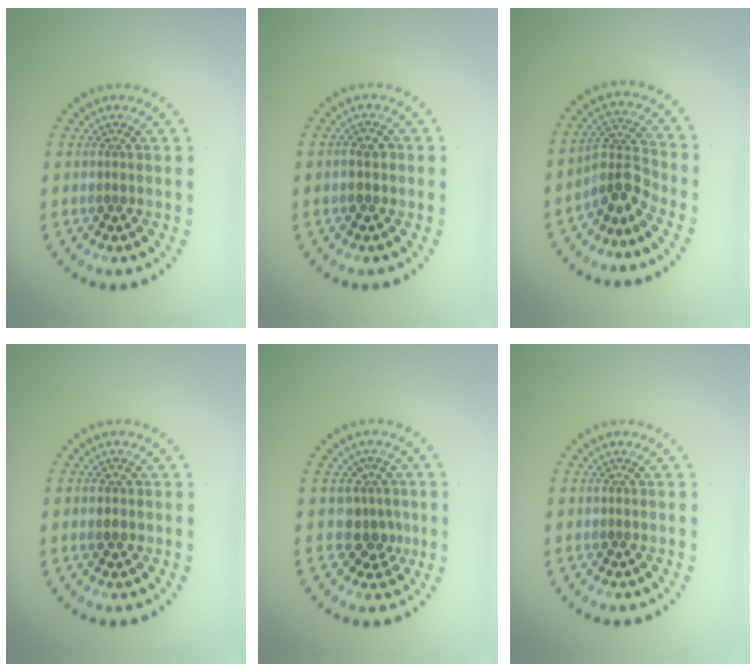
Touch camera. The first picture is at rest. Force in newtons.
{"total": 1.6, "press": 1.5, "slide": 0.4}
{"total": 3.1, "press": 2.2, "slide": 2.2}
{"total": 1.5, "press": 1.5, "slide": 0.1}
{"total": 2.6, "press": 2.0, "slide": 1.7}
{"total": 0.0}